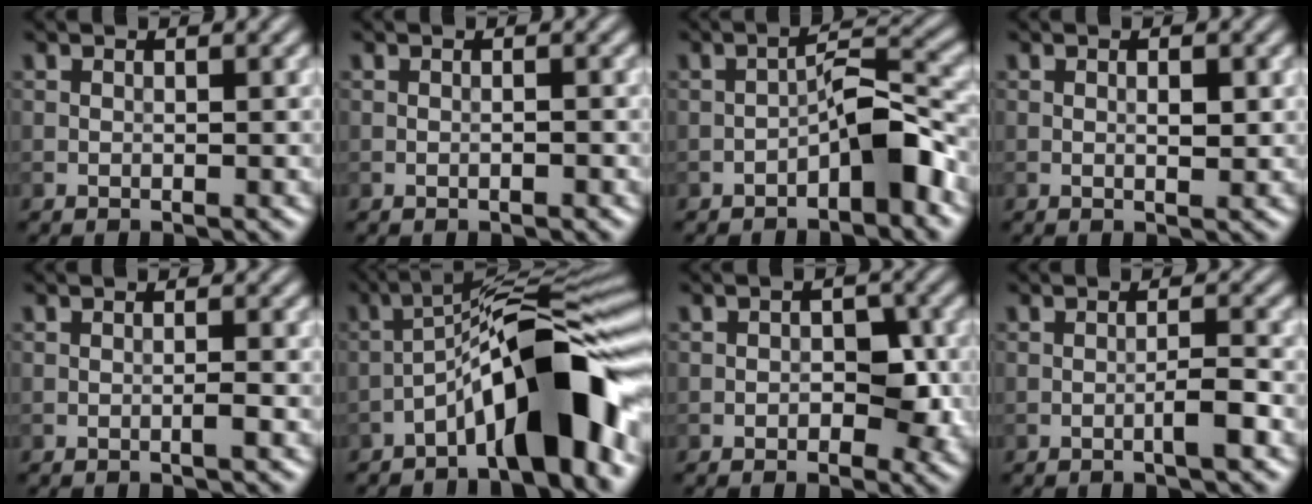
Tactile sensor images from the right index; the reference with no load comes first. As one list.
[{"total": 0.5, "force": [-0.2, 0.1, 0.5], "torque": [-0.011, -0.001, -0.005]}, {"total": 4.3, "force": [-2.2, 1.2, 3.5], "torque": [-0.055, 0.020, -0.042]}, {"total": 1.1, "force": [0.2, 0.3, 1.1], "torque": [-0.020, -0.003, 0.004]}, {"total": 0.7, "force": [-0.2, 0.0, 0.7], "torque": [-0.012, 0.001, -0.005]}, {"total": 11.0, "force": [-5.3, 2.4, 9.3], "torque": [-0.133, 0.030, -0.093]}, {"total": 2.9, "force": [-0.6, 1.8, 2.2], "torque": [-0.022, 0.000, -0.011]}, {"total": 1.7, "force": [-0.7, 0.1, 1.6], "torque": [-0.027, 0.004, -0.014]}]